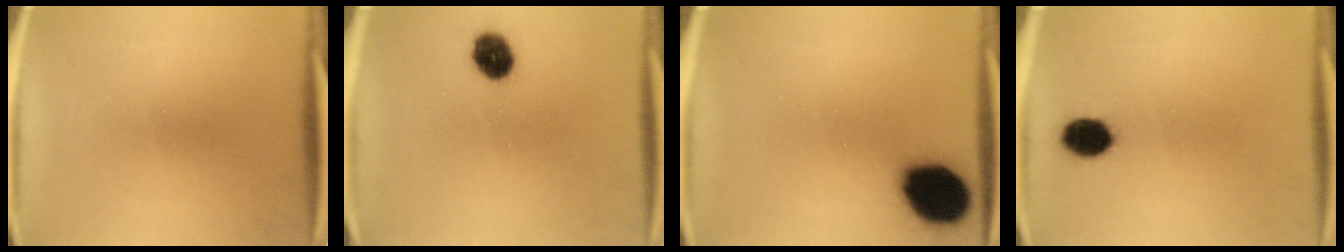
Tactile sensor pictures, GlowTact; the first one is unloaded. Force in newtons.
{"total": 7.0}
{"total": 15.8}
{"total": 6.3}